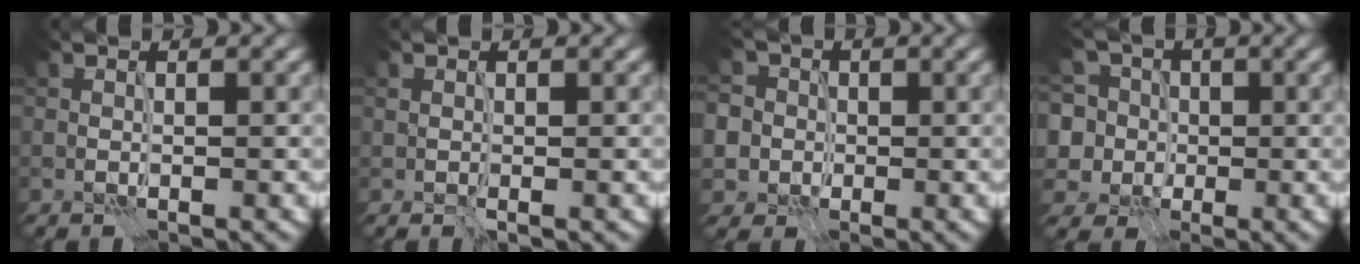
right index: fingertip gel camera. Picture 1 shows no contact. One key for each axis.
{"total": 0.0}
{"total": 7.7, "fx": 1.8, "fy": 7.0, "fz": 2.6, "tx": -0.053, "ty": 0.031, "tz": 0.003}
{"total": 9.4, "fx": 3.0, "fy": 8.0, "fz": 3.7, "tx": -0.080, "ty": 0.032, "tz": 0.023}